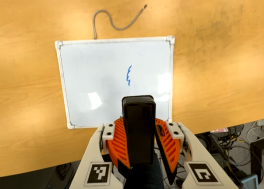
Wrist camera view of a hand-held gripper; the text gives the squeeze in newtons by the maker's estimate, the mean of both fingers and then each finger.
{"total": 8.2, "left": 9.1, "right": 7.3}